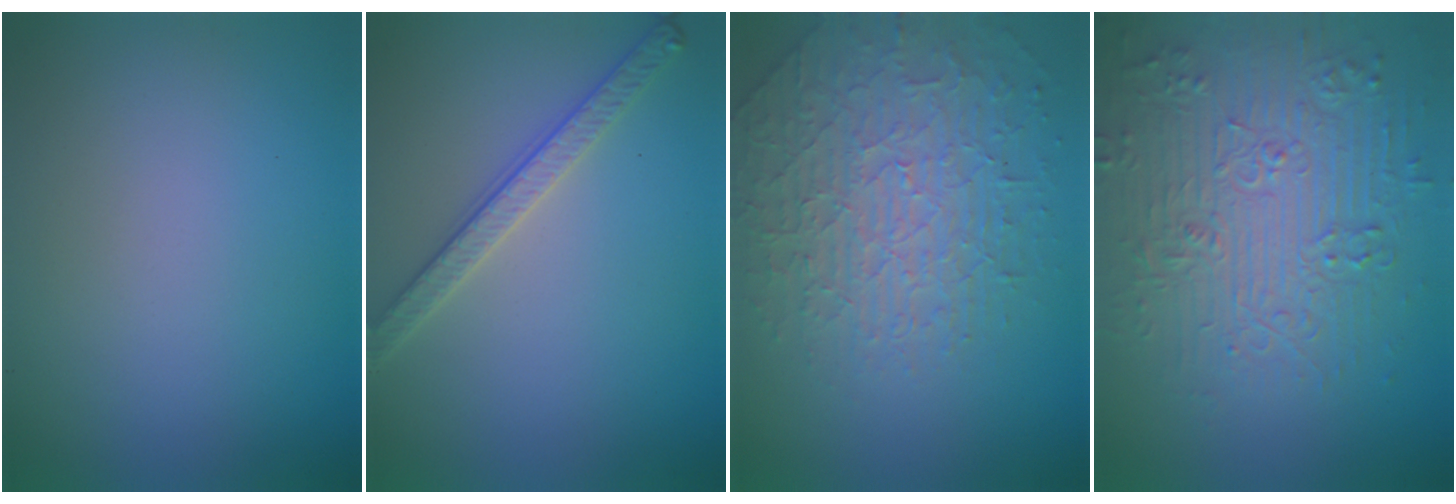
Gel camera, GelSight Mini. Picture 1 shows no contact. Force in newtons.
{"total": 2.8, "press": 2.8, "slide": 0.7}
{"total": 4.4, "press": 4.3, "slide": 1.0}
{"total": 7.5, "press": 5.9, "slide": 4.6}